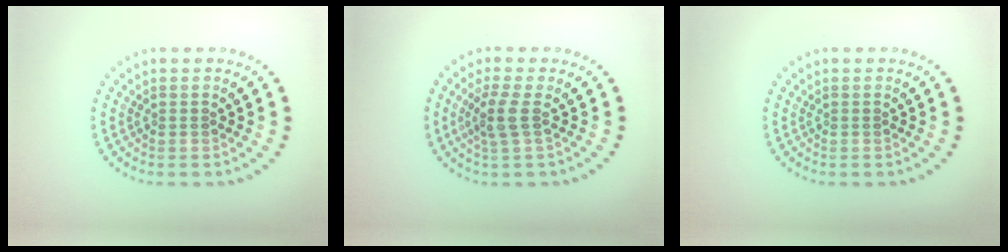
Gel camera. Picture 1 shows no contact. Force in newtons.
{"total": 2.1, "press": 1.8, "slide": 1.2}
{"total": 0.0}